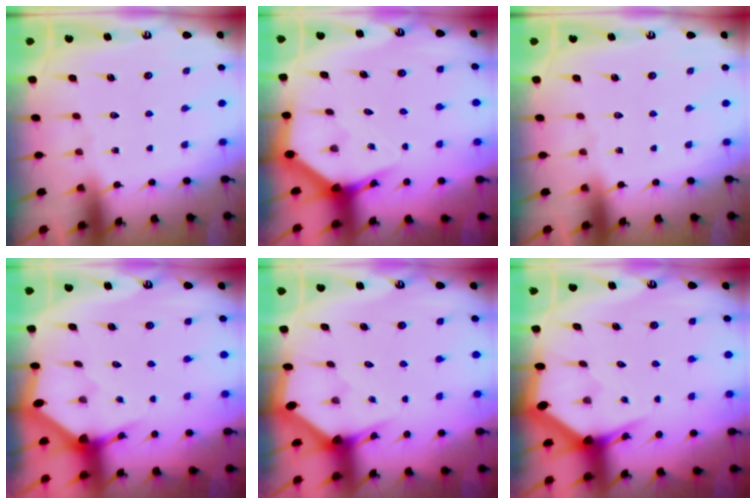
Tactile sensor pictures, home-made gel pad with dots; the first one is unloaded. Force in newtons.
{"total": 4.3, "press": 4.3, "slide": 0.3}
{"total": 0.0}
{"total": 2.9, "press": 2.9, "slide": 0.2}
{"total": 2.8, "press": 2.8, "slide": 0.1}
{"total": 3.9, "press": 3.9, "slide": 0.1}